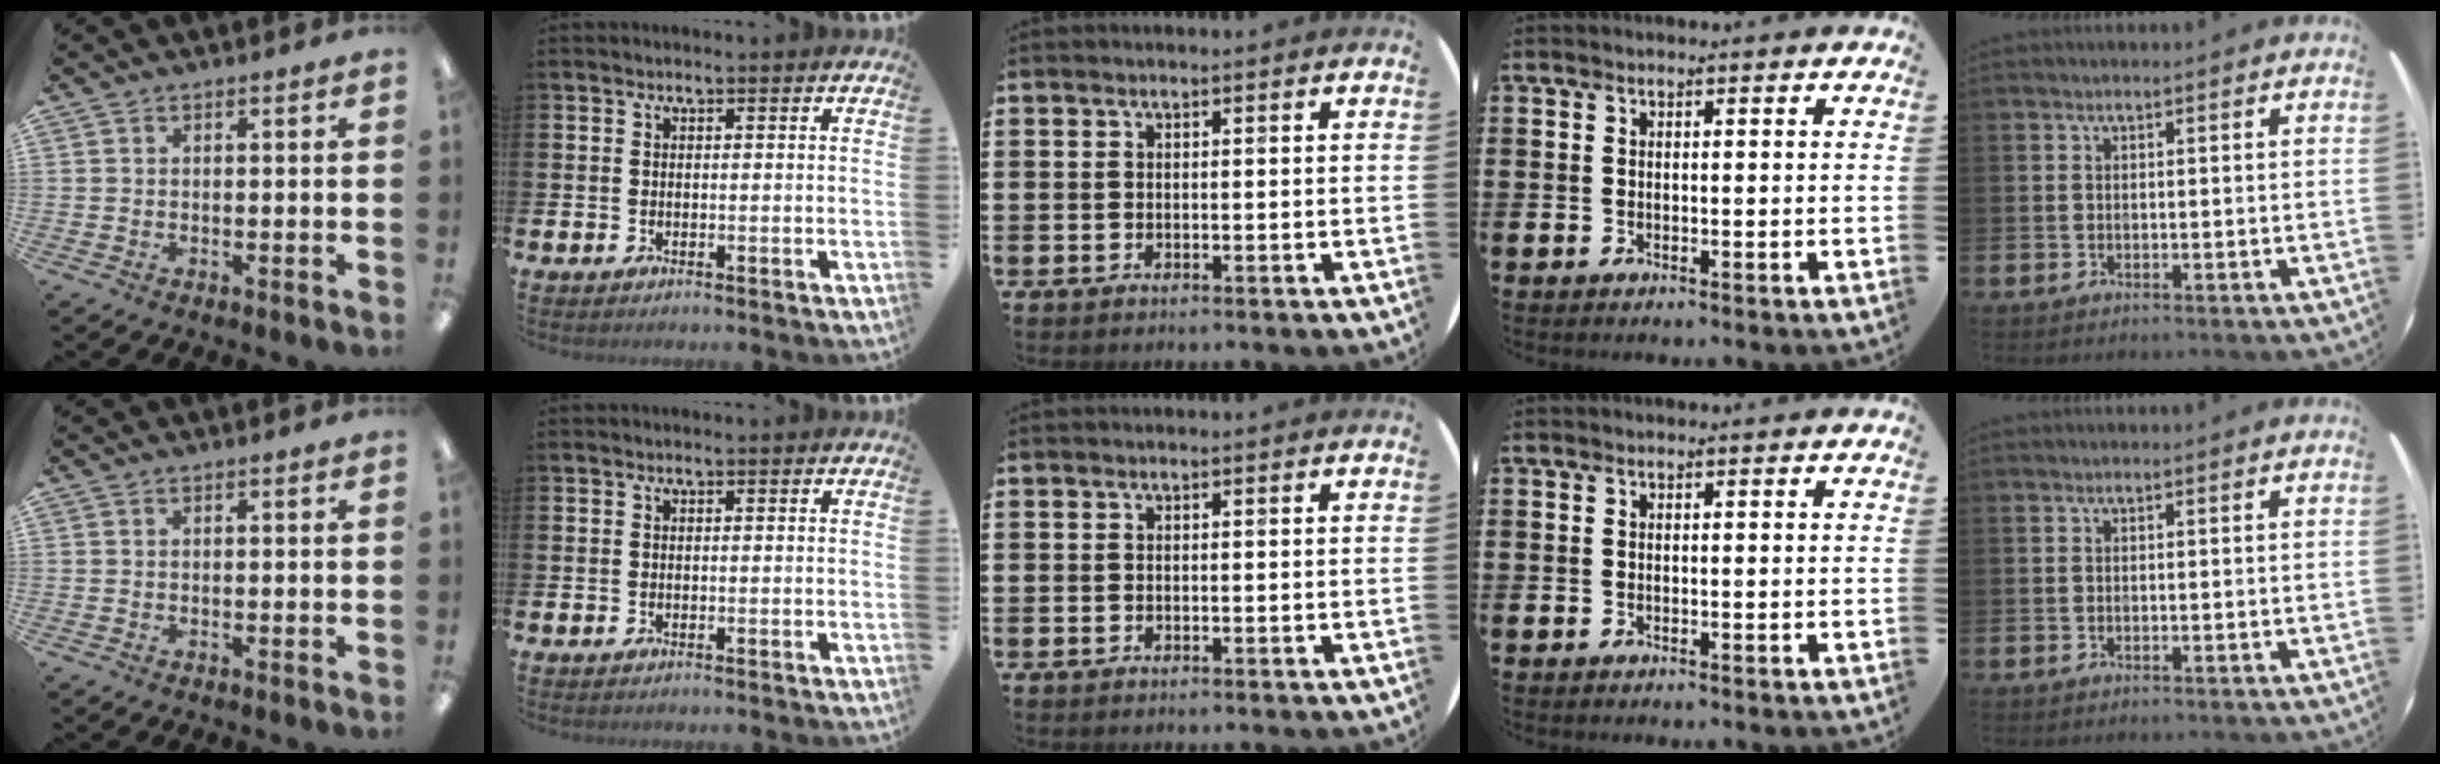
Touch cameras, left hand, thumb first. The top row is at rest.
{}